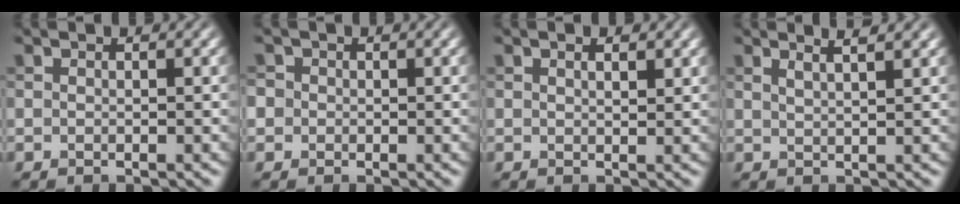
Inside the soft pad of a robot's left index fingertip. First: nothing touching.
{"total": 1.5, "force": [0.2, 1.4, 0.4], "torque": [0.002, 0.007, -0.006]}
{"total": 1.1, "force": [0.8, 0.1, 0.8], "torque": [-0.012, -0.001, 0.013]}
{"total": 3.2, "force": [2.2, 0.8, 2.1], "torque": [0.001, 0.017, 0.001]}